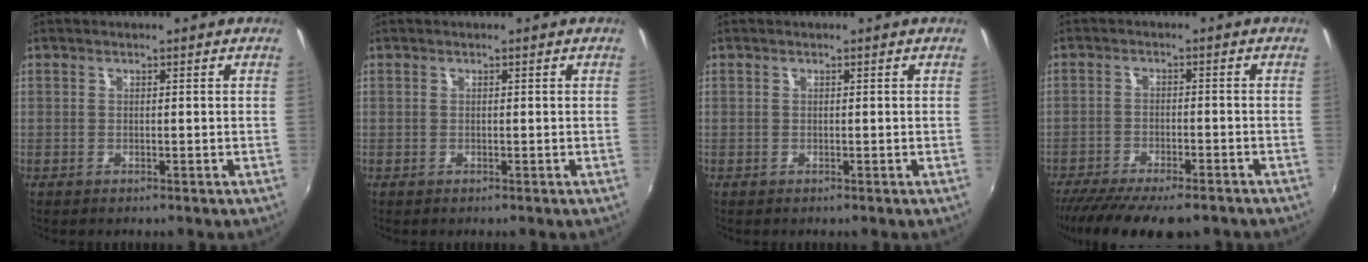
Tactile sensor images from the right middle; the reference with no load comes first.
{"total": 0.0}
{"total": 0.0}
{"total": 14.3, "force": [-11.7, 3.3, 7.4], "torque": [-0.155, -0.049, -0.183]}